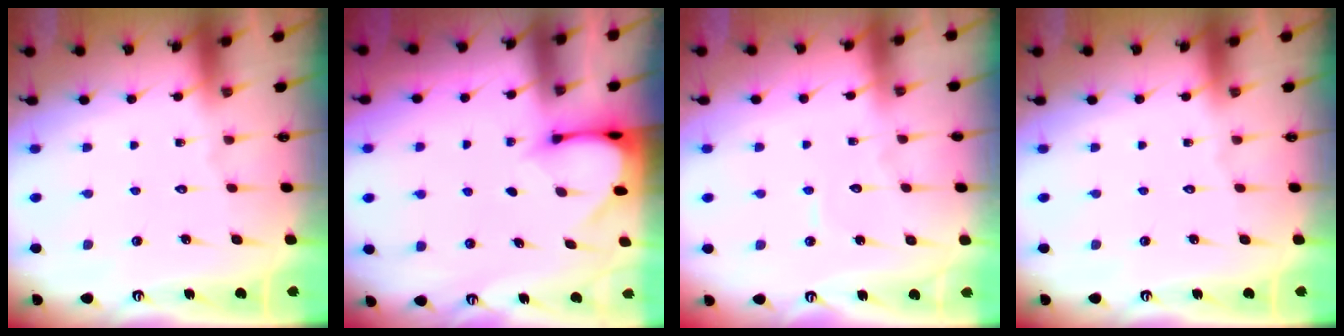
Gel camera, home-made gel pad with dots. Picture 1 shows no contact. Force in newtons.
{"total": 3.0, "press": 3.0, "slide": 0.3}
{"total": 3.6, "press": 3.6, "slide": 0.1}
{"total": 0.0}